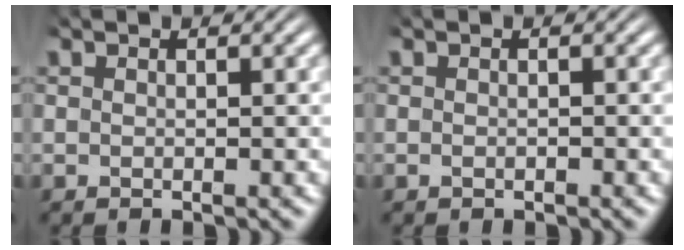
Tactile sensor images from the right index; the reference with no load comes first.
{"total": 0.6, "force": [-0.5, 0.1, 0.2], "torque": [-0.009, -0.001, -0.009]}